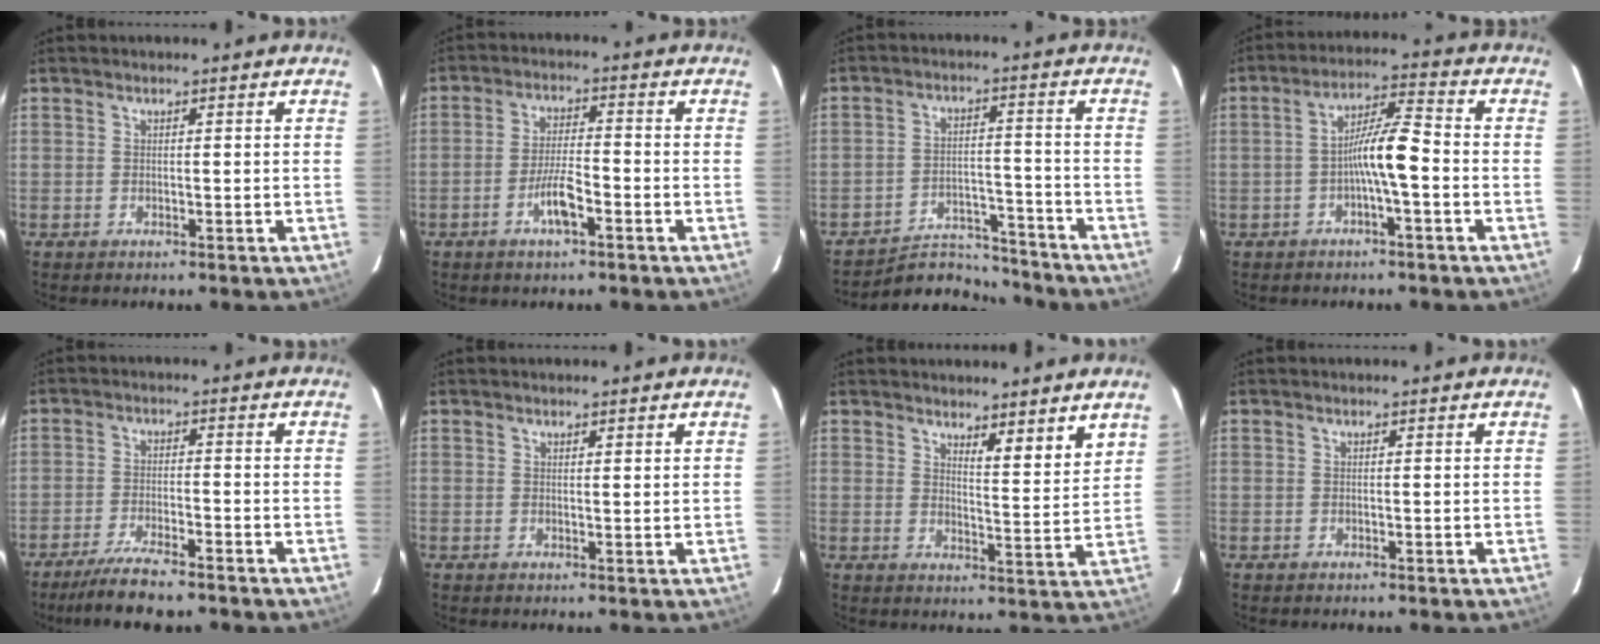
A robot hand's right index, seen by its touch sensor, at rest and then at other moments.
{"total": 5.3, "force": [-2.5, 0.9, 4.6], "torque": [-0.091, 0.001, -0.048]}
{"total": 8.3, "force": [-8.0, 1.9, -1.0], "torque": [0.022, 0.030, -0.126]}
{"total": 7.1, "force": [-1.7, 0.5, 6.9], "torque": [-0.124, 0.020, -0.031]}
{"total": 8.4, "force": [-6.9, 0.6, 4.7], "torque": [-0.078, -0.022, -0.117]}
{"total": 1.0, "force": [0.8, 0.0, 0.5], "torque": [-0.007, 0.002, 0.013]}
{"total": 5.3, "force": [4.4, 0.5, 2.8], "torque": [-0.040, -0.025, 0.064]}
{"total": 0.0}